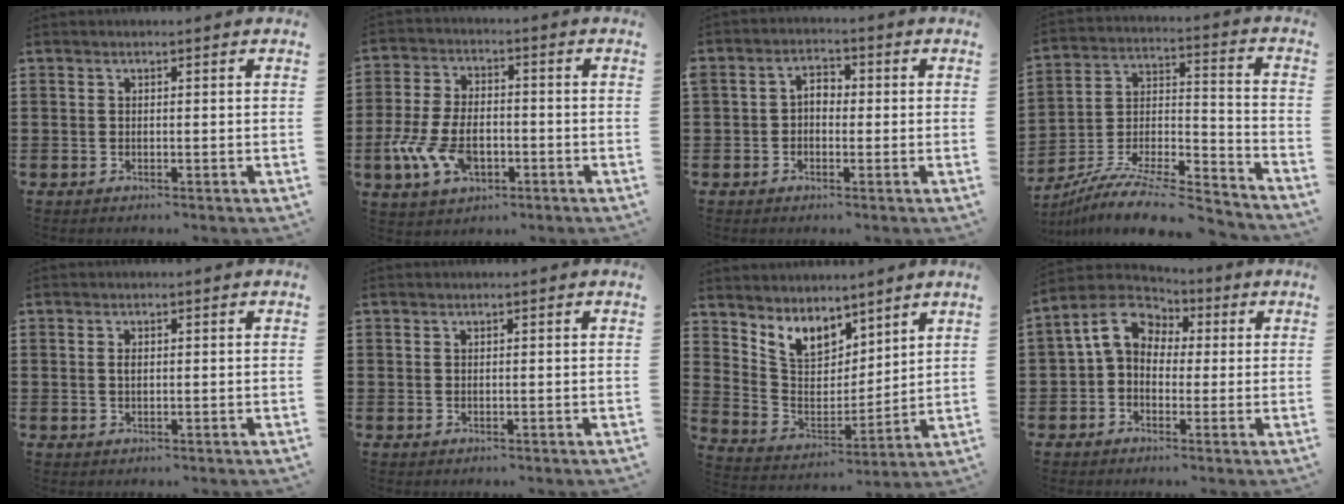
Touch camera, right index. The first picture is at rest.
{"total": 8.5, "force": [-2.9, 4.6, 6.6], "torque": [-0.157, -0.005, -0.055]}
{"total": 2.1, "force": [-0.9, 1.5, 1.2], "torque": [-0.025, 0.011, -0.022]}
{"total": 9.4, "force": [-8.3, 1.8, 4.0], "torque": [-0.064, 0.015, -0.162]}
{"total": 1.1, "force": [0.1, 0.5, 0.9], "torque": [-0.020, 0.002, 0.001]}
{"total": 0.0}
{"total": 6.8, "force": [5.5, 3.6, 1.6], "torque": [-0.066, -0.031, 0.105]}
{"total": 7.6, "force": [1.8, 6.0, 4.3], "torque": [-0.124, 0.011, 0.026]}